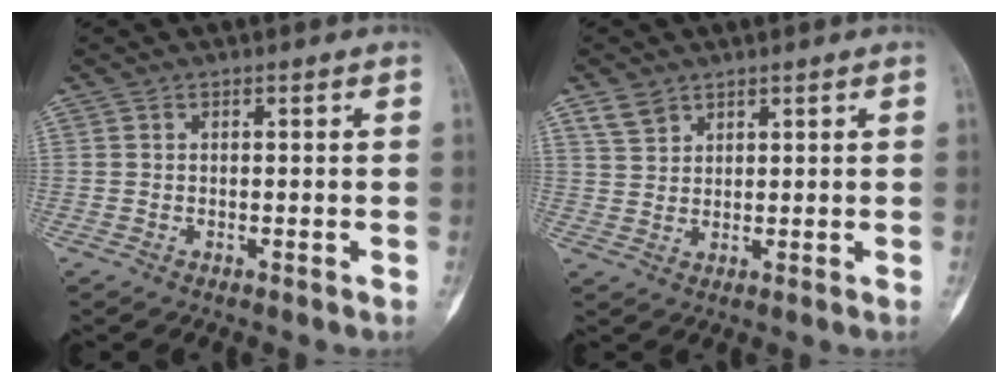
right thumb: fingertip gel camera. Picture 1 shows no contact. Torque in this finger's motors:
{"motor_torque": [-0.49, 1.04, -0.15, 0.14, -0.01]}